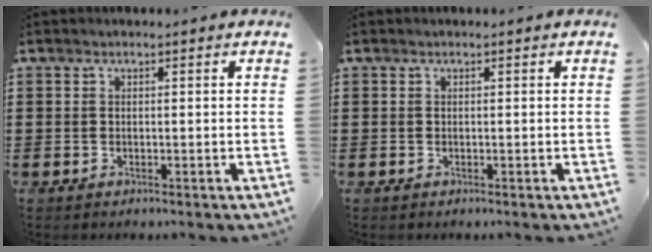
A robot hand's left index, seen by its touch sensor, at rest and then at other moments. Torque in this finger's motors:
{"motor_torque": [0.00, 0.00, 0.00, 0.00]}